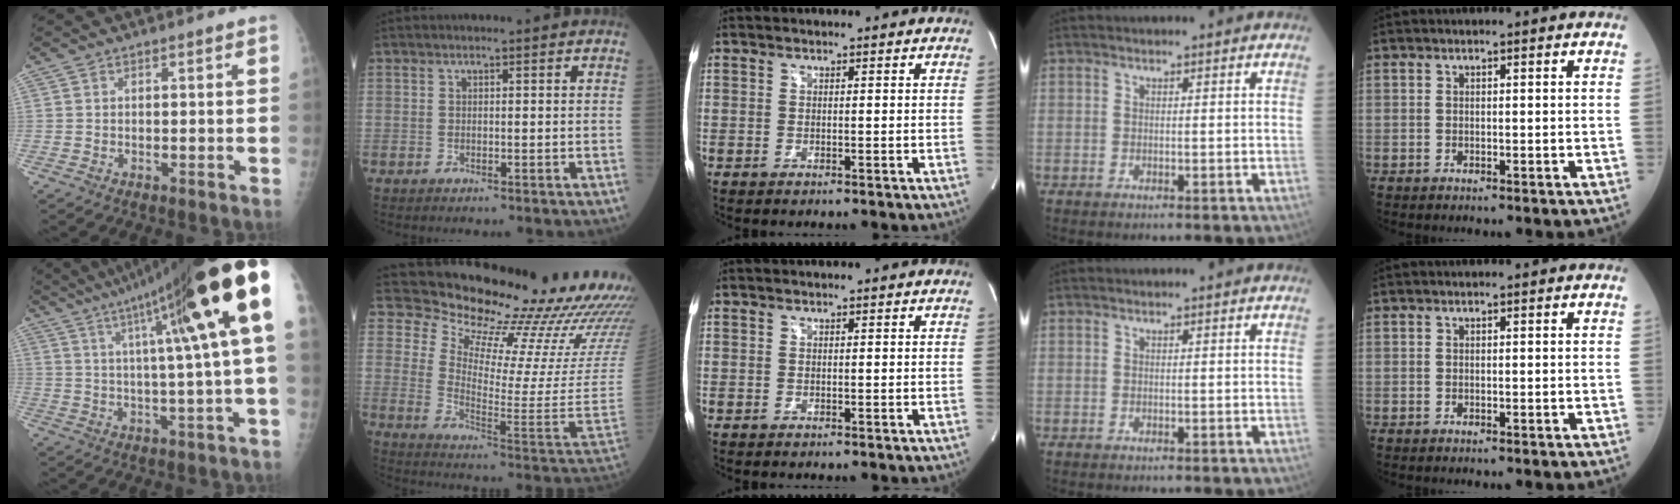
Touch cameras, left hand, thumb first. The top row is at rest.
{"thumb": {"total": 22.5, "force": [8.1, 1.1, 21.0], "torque": [-0.311, 0.011, 0.116]}, "index": {"total": 24.7, "force": [22.1, 2.1, 10.8], "torque": [-0.179, -0.103, 0.289]}}